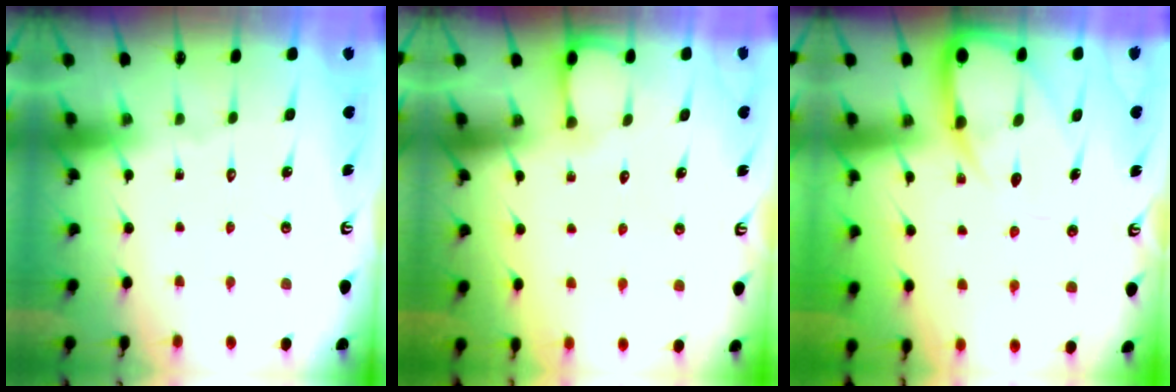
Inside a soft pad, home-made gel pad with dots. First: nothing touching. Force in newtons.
{"total": 2.5, "press": 2.5, "slide": 0.2}
{"total": 11.3, "press": 11.2, "slide": 1.3}